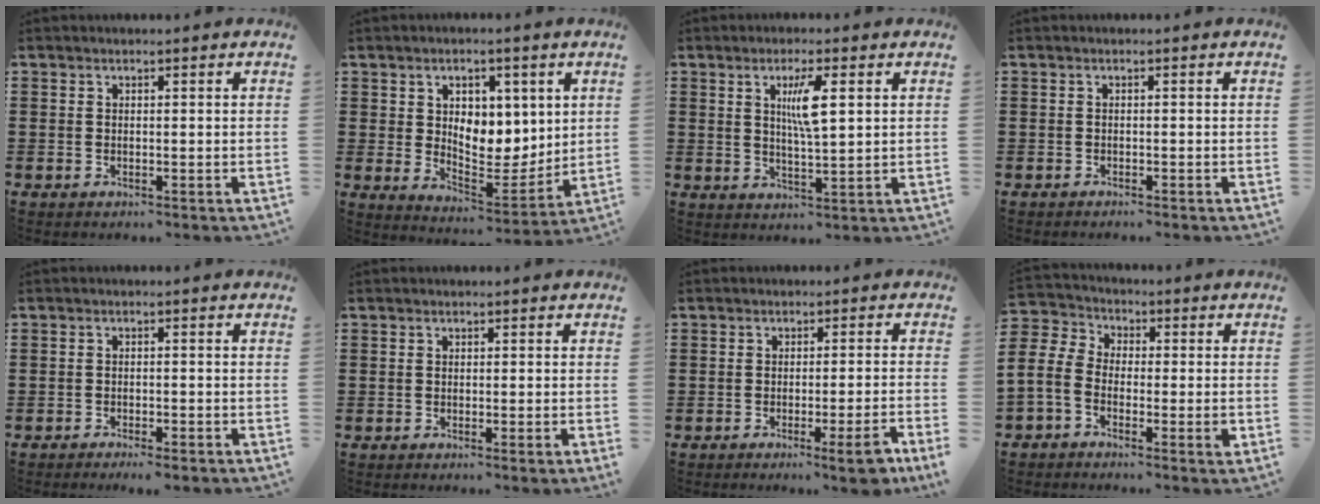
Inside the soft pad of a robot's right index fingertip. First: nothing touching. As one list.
[{"total": 8.0, "force": [3.2, 4.3, 6.0], "torque": [-0.098, -0.012, 0.050]}, {"total": 5.1, "force": [1.6, 1.0, 4.7], "torque": [-0.089, 0.003, 0.022]}, {"total": 0.5, "force": [-0.5, 0.0, 0.0], "torque": [-0.001, 0.000, -0.011]}, {"total": 1.5, "force": [-1.4, 0.0, 0.4], "torque": [-0.010, 0.002, -0.028]}, {"total": 0.5, "force": [-0.2, -0.1, 0.5], "torque": [-0.009, -0.004, -0.003]}, {"total": 4.3, "force": [-2.6, -0.7, 3.3], "torque": [-0.051, -0.014, -0.045]}, {"total": 5.9, "force": [-2.9, 3.6, 3.7], "torque": [-0.110, -0.007, -0.066]}]